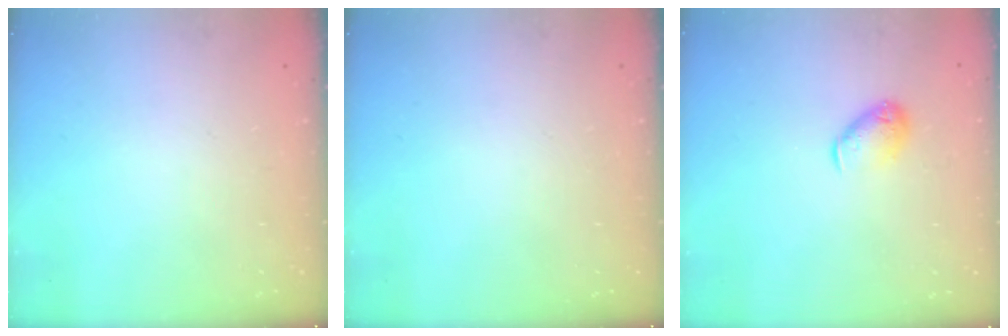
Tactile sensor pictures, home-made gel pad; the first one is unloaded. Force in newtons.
{"total": 0.0}
{"total": 7.7, "press": 7.6, "slide": 0.9}